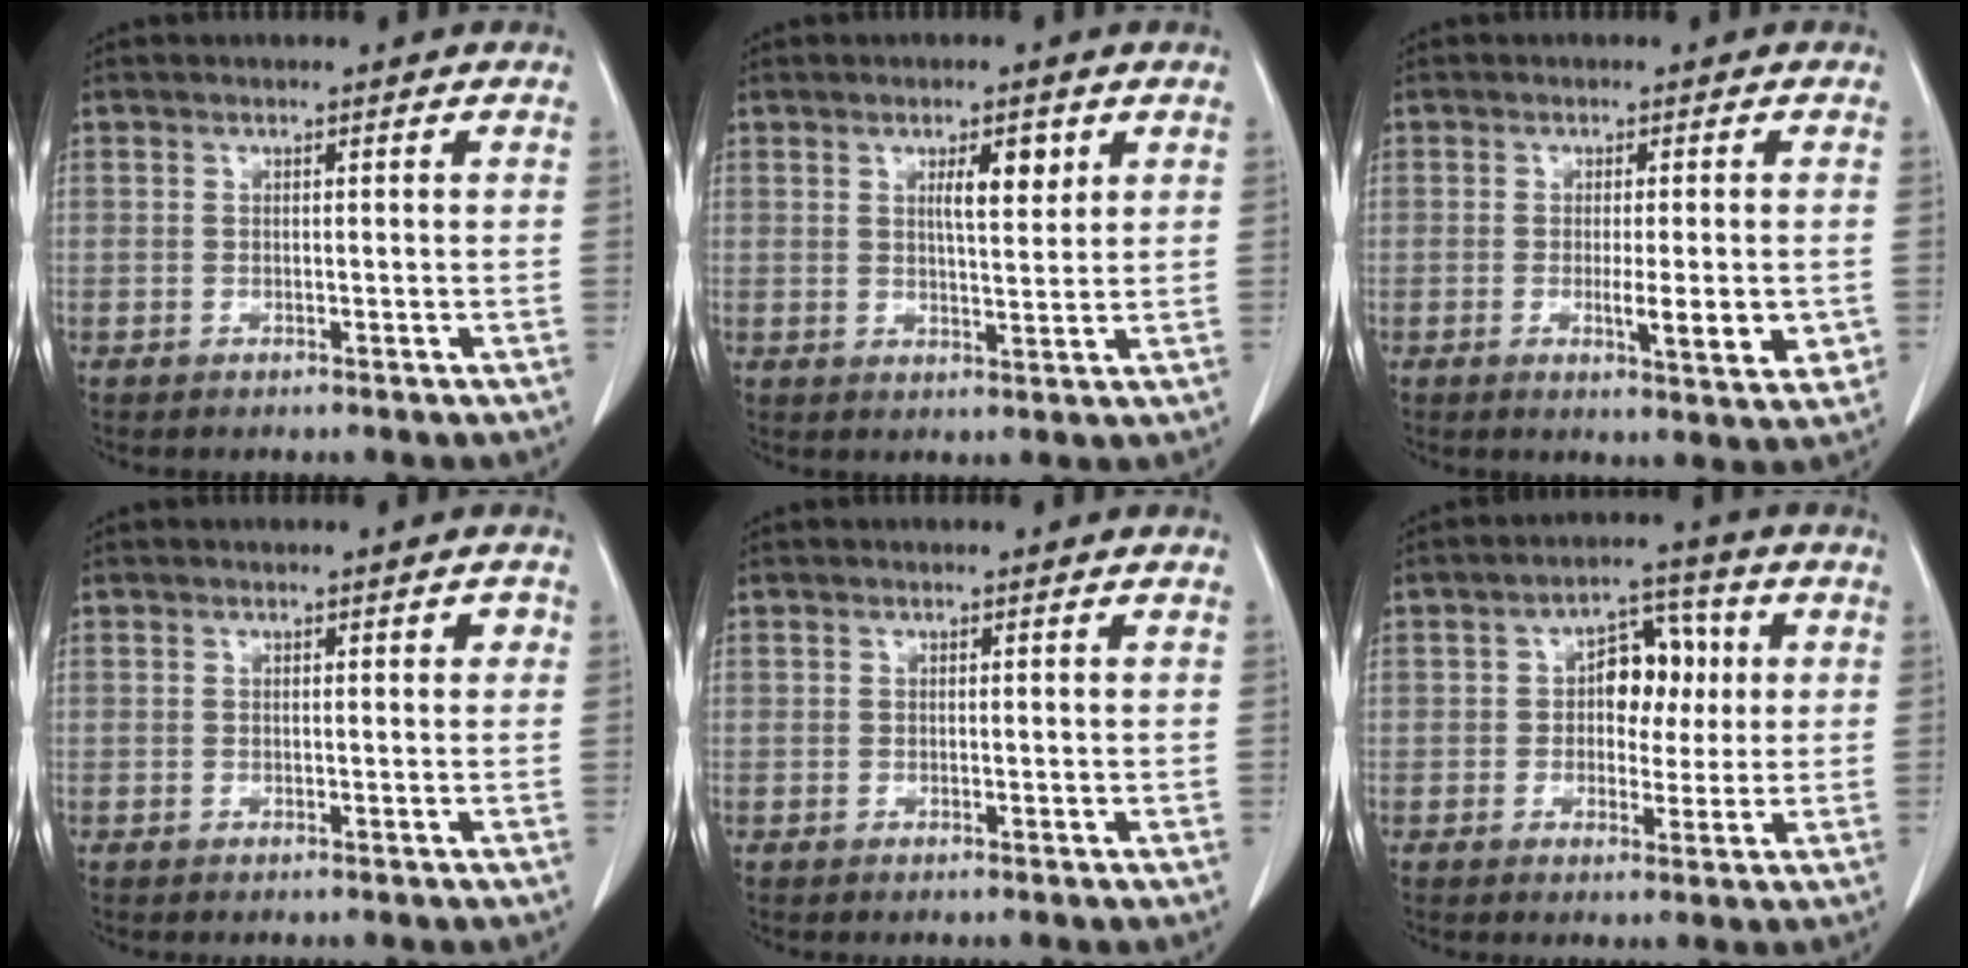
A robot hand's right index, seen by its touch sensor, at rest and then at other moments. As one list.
[{"total": 4.5, "force": [2.0, 1.1, 3.9], "torque": [-0.065, 0.000, 0.034]}, {"total": 6.7, "force": [-1.3, 1.3, 6.5], "torque": [-0.079, -0.010, -0.016]}, {"total": 1.2, "force": [0.3, 0.5, 1.0], "torque": [-0.010, 0.005, 0.004]}, {"total": 0.6, "force": [0.0, 0.3, 0.5], "torque": [-0.006, 0.001, 0.005]}, {"total": 7.1, "force": [0.9, 4.4, 5.5], "torque": [-0.076, 0.024, 0.014]}]